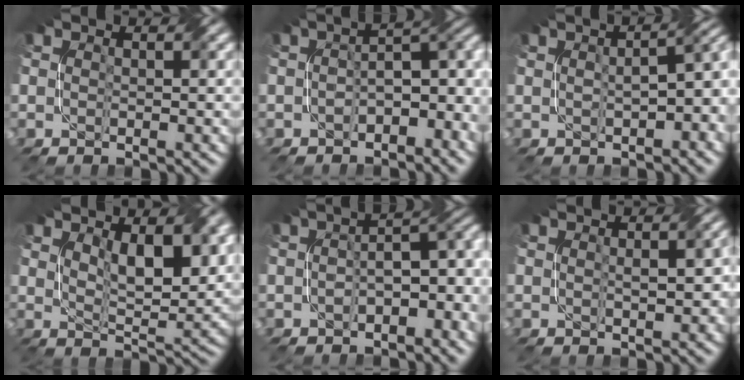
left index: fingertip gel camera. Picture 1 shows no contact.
{"total": 5.3, "force": [-1.7, 2.9, 4.1], "torque": [-0.039, 0.011, -0.028]}
{"total": 6.0, "force": [0.1, 2.7, 5.4], "torque": [-0.060, 0.010, 0.015]}
{"total": 6.3, "force": [2.8, 2.5, 5.0], "torque": [-0.085, -0.004, 0.061]}
{"total": 5.5, "force": [-1.3, 2.8, 4.5], "torque": [-0.049, 0.011, -0.019]}
{"total": 2.3, "force": [0.0, 0.9, 2.1], "torque": [-0.027, 0.004, 0.014]}